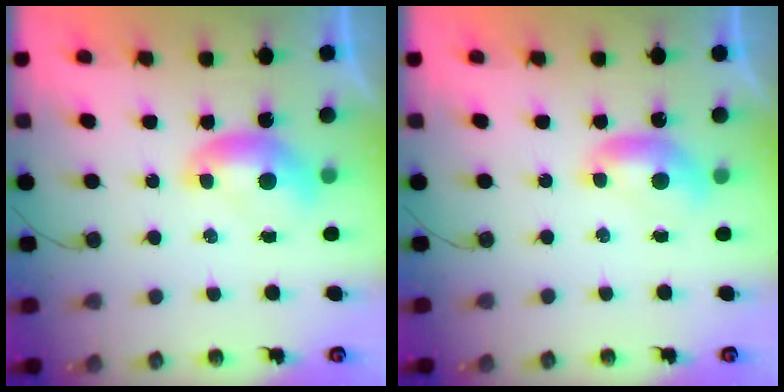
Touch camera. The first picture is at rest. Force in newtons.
{"total": 0.0}